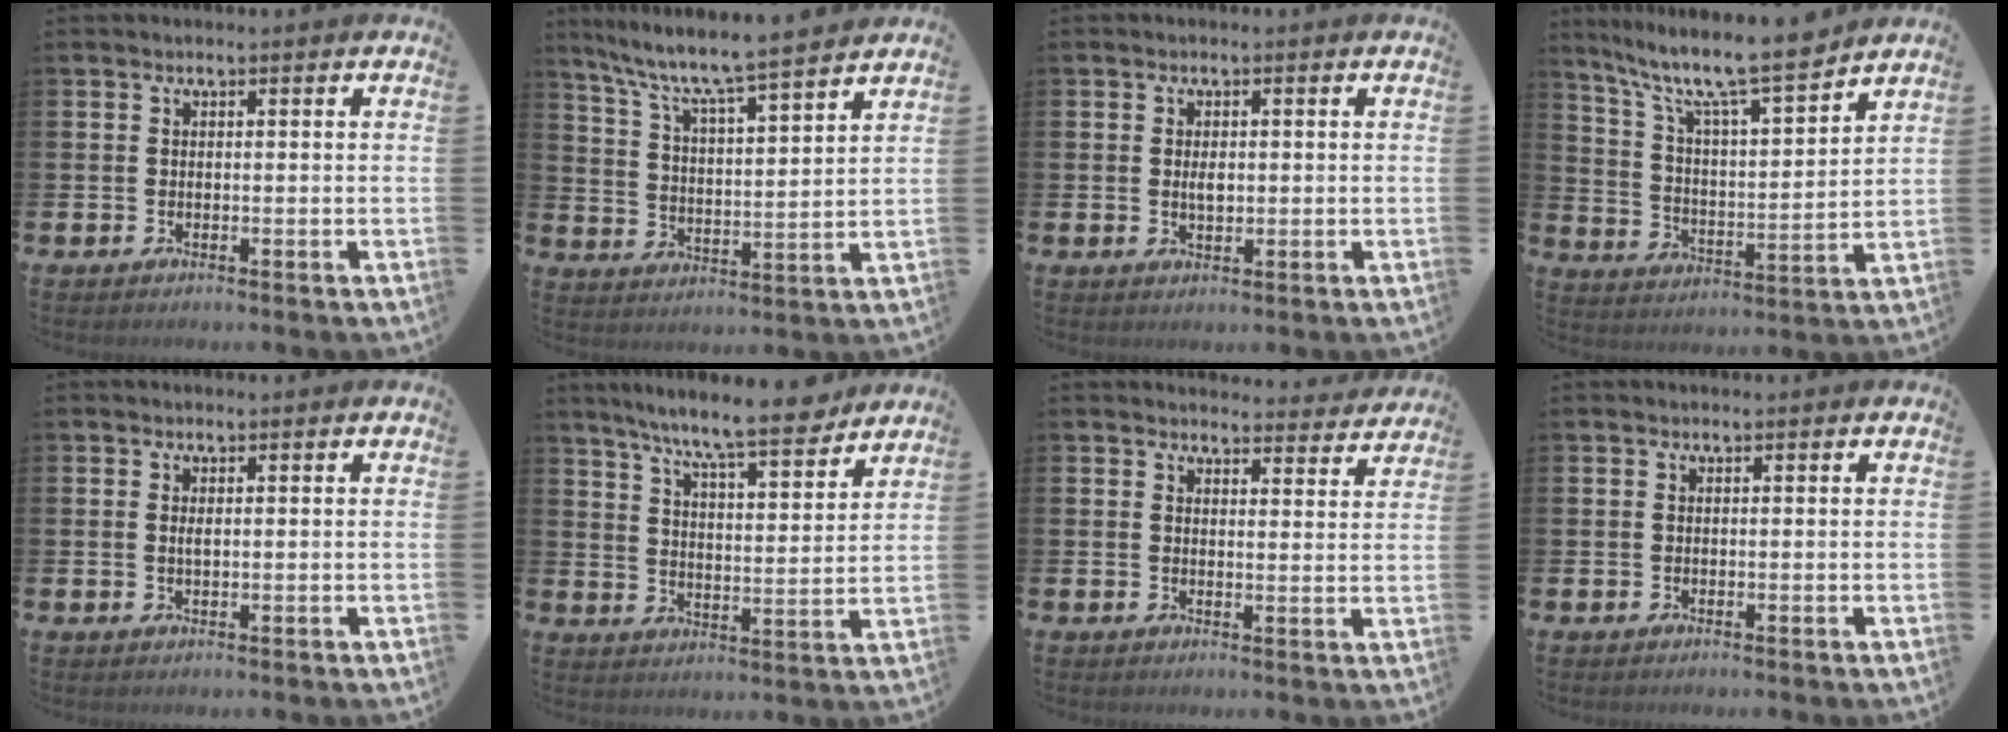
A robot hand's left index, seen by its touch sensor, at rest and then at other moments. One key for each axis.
{"total": 7.9, "fx": 7.4, "fy": 0.0, "fz": 2.6, "tx": -0.081, "ty": -0.058, "tz": 0.124}
{"total": 1.7, "fx": 0.0, "fy": 0.9, "fz": 1.4, "tx": -0.019, "ty": 0.001, "tz": -0.003}
{"total": 10.8, "fx": 9.4, "fy": 1.4, "fz": 5.2, "tx": -0.123, "ty": -0.069, "tz": 0.156}
{"total": 0.8, "fx": 0.1, "fy": 0.3, "fz": 0.8, "tx": -0.013, "ty": 0.001, "tz": 0.001}
{"total": 9.3, "fx": 8.5, "fy": 0.6, "fz": 3.9, "tx": -0.091, "ty": -0.053, "tz": 0.145}
{"total": 3.4, "fx": 3.4, "fy": 0.5, "fz": -0.1, "tx": 0.012, "ty": -0.031, "tz": 0.057}
{"total": 0.0}